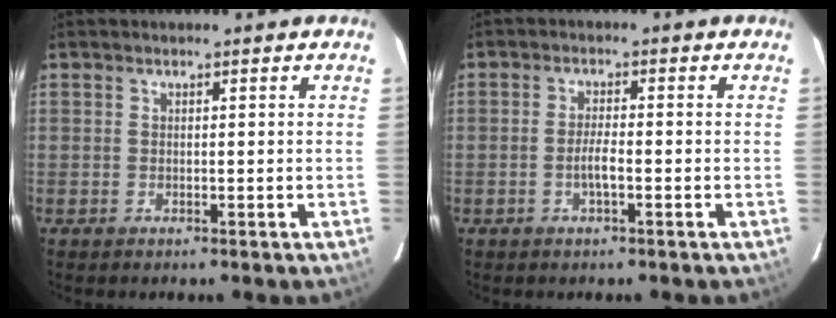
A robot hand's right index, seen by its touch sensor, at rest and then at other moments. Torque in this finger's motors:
{"motor_torque": [0.67, 0.02, 0.31, 0.07]}